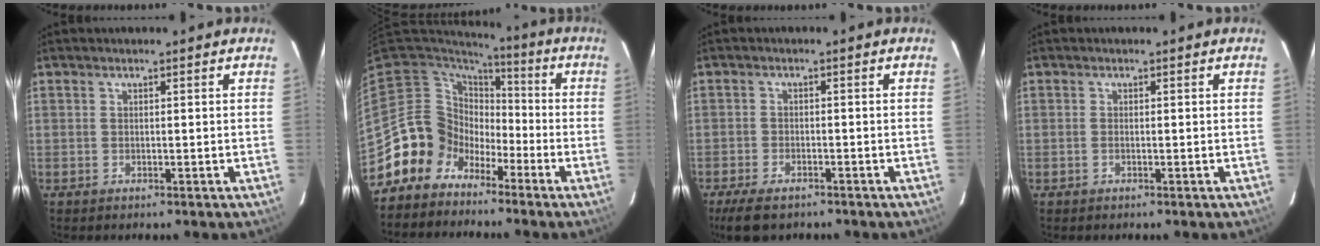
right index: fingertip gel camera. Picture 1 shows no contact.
{"total": 11.1, "force": [-6.0, 9.3, 0.7], "torque": [-0.034, 0.038, -0.119]}
{"total": 6.5, "force": [-5.0, 2.7, 3.3], "torque": [-0.089, -0.018, -0.089]}
{"total": 0.6, "force": [-0.3, 0.3, 0.5], "torque": [-0.012, 0.001, -0.007]}